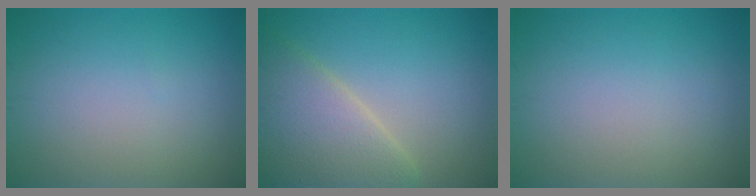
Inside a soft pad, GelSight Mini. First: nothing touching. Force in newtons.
{"total": 6.4, "press": 6.4, "slide": 0.6}
{"total": 0.0}